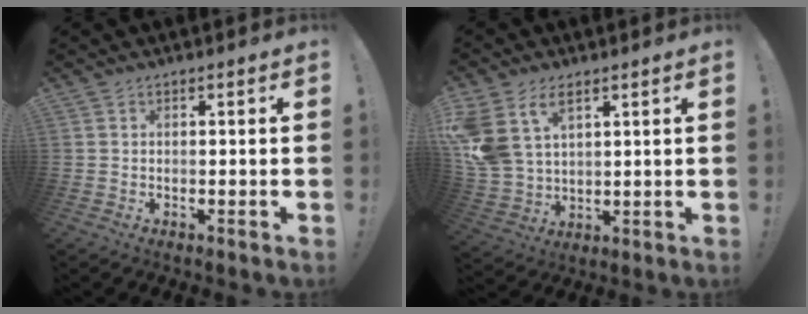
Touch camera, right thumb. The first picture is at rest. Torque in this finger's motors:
{"motor_torque": [0.48, 0.90, 1.38, 0.56, 0.16]}